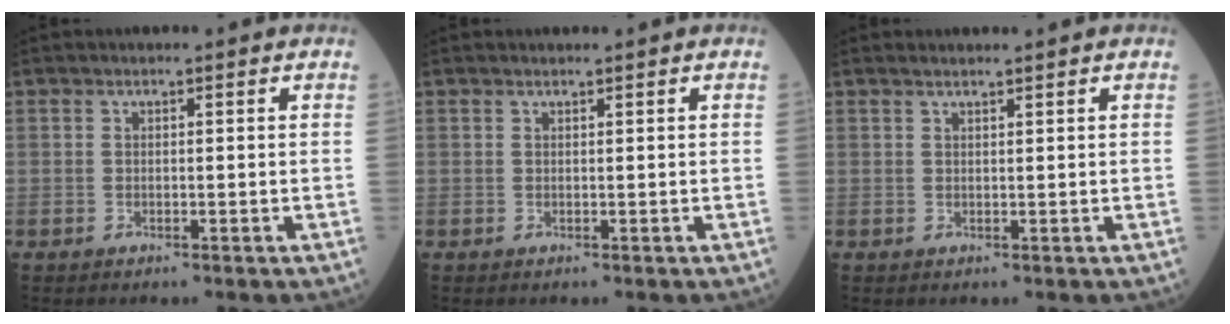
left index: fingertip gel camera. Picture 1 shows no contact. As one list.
[{"total": 1.2, "force": [1.1, 0.0, 0.4], "torque": [-0.006, 0.008, 0.019]}, {"total": 2.4, "force": [2.1, 0.0, 1.0], "torque": [-0.013, 0.016, 0.036]}]